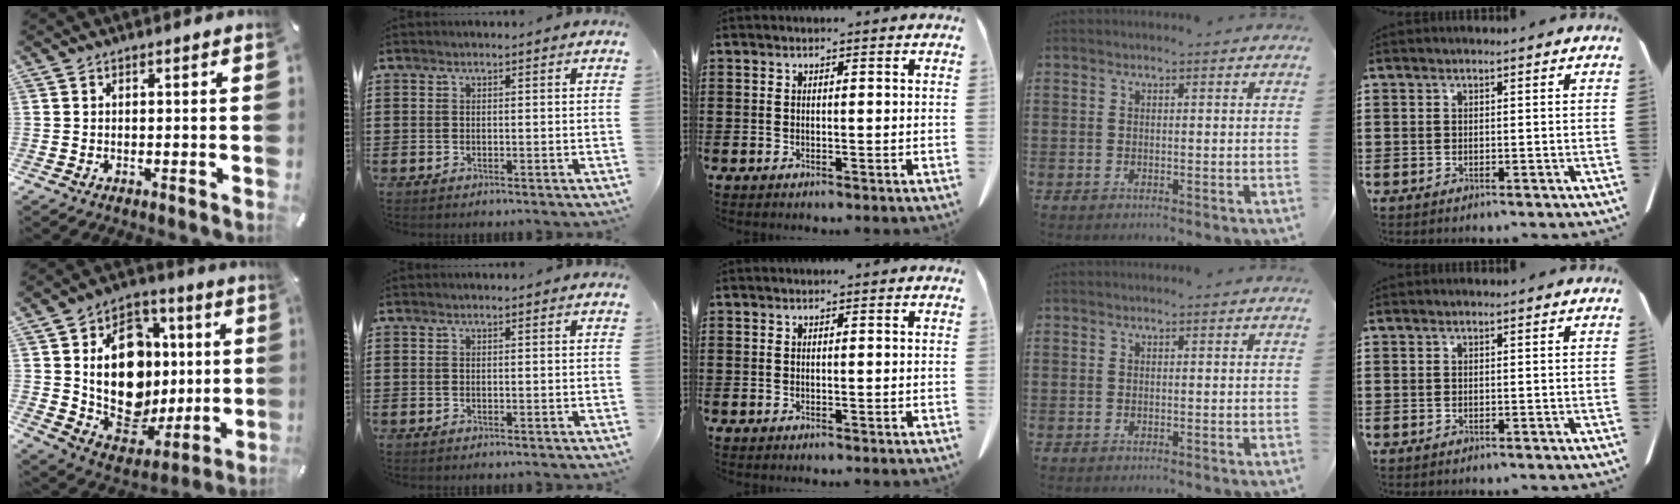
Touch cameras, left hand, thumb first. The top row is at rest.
{"thumb": {"total": 20.3, "force": [2.2, 15.7, 12.8], "torque": [-0.230, -0.015, 0.045]}}